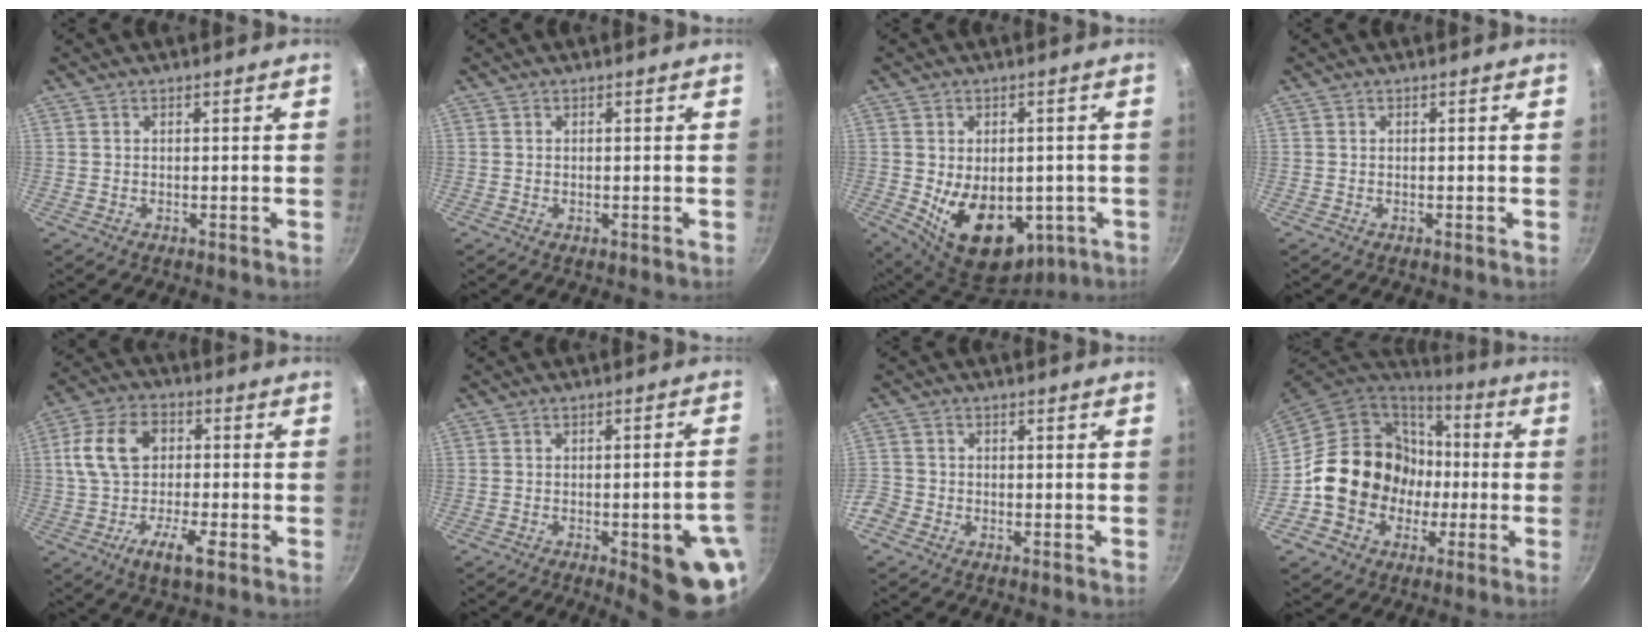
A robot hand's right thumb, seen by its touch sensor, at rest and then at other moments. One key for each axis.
{"total": 0.5, "fx": -0.1, "fy": 0.3, "fz": 0.5, "tx": -0.006, "ty": 0.000, "tz": -0.002}
{"total": 16.1, "fx": -3.1, "fy": 10.6, "fz": 11.6, "tx": -0.147, "ty": -0.013, "tz": -0.020}
{"total": 0.0}
{"total": 12.6, "fx": -2.2, "fy": 7.2, "fz": 10.1, "tx": -0.175, "ty": 0.027, "tz": -0.060}
{"total": 13.4, "fx": -4.7, "fy": 3.6, "fz": 12.0, "tx": -0.118, "ty": 0.022, "tz": -0.054}
{"total": 4.5, "fx": -2.3, "fy": 3.6, "fz": 1.6, "tx": -0.041, "ty": 0.014, "tz": -0.052}
{"total": 18.4, "fx": -1.8, "fy": 16.4, "fz": 8.1, "tx": -0.104, "ty": 0.044, "tz": -0.018}